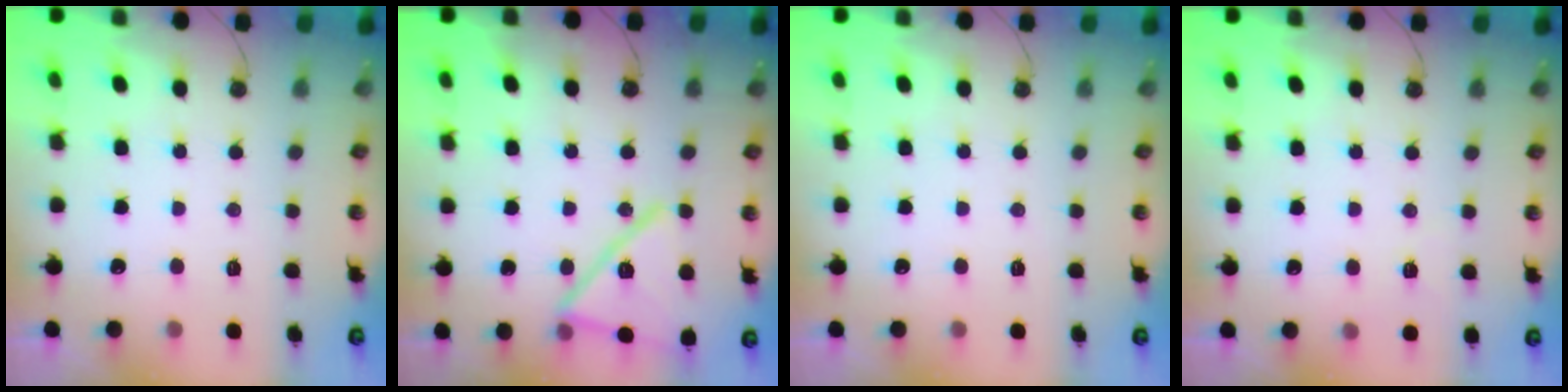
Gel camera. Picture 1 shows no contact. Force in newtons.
{"total": 18.3, "press": 18.3, "slide": 1.8}
{"total": 0.0}
{"total": 2.6, "press": 1.9, "slide": 1.8}